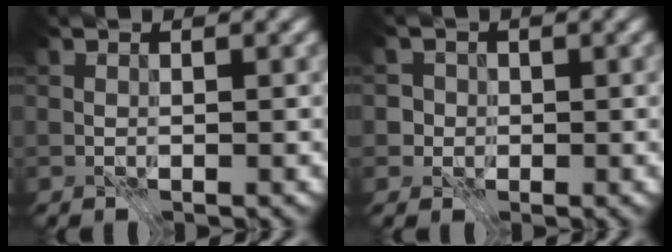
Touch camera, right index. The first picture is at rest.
{"total": 2.3, "force": [0.0, 2.3, 0.4], "torque": [0.002, 0.003, -0.002]}